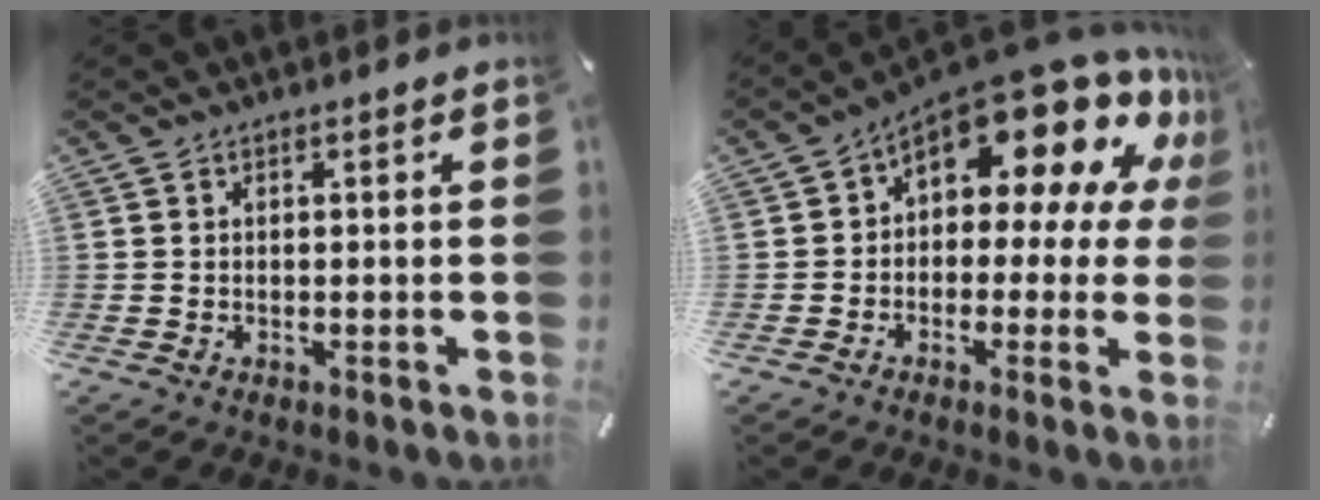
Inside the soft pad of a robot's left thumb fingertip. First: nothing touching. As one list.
[{"total": 17.5, "force": [10.0, 8.9, 11.2], "torque": [-0.163, -0.079, 0.170]}]